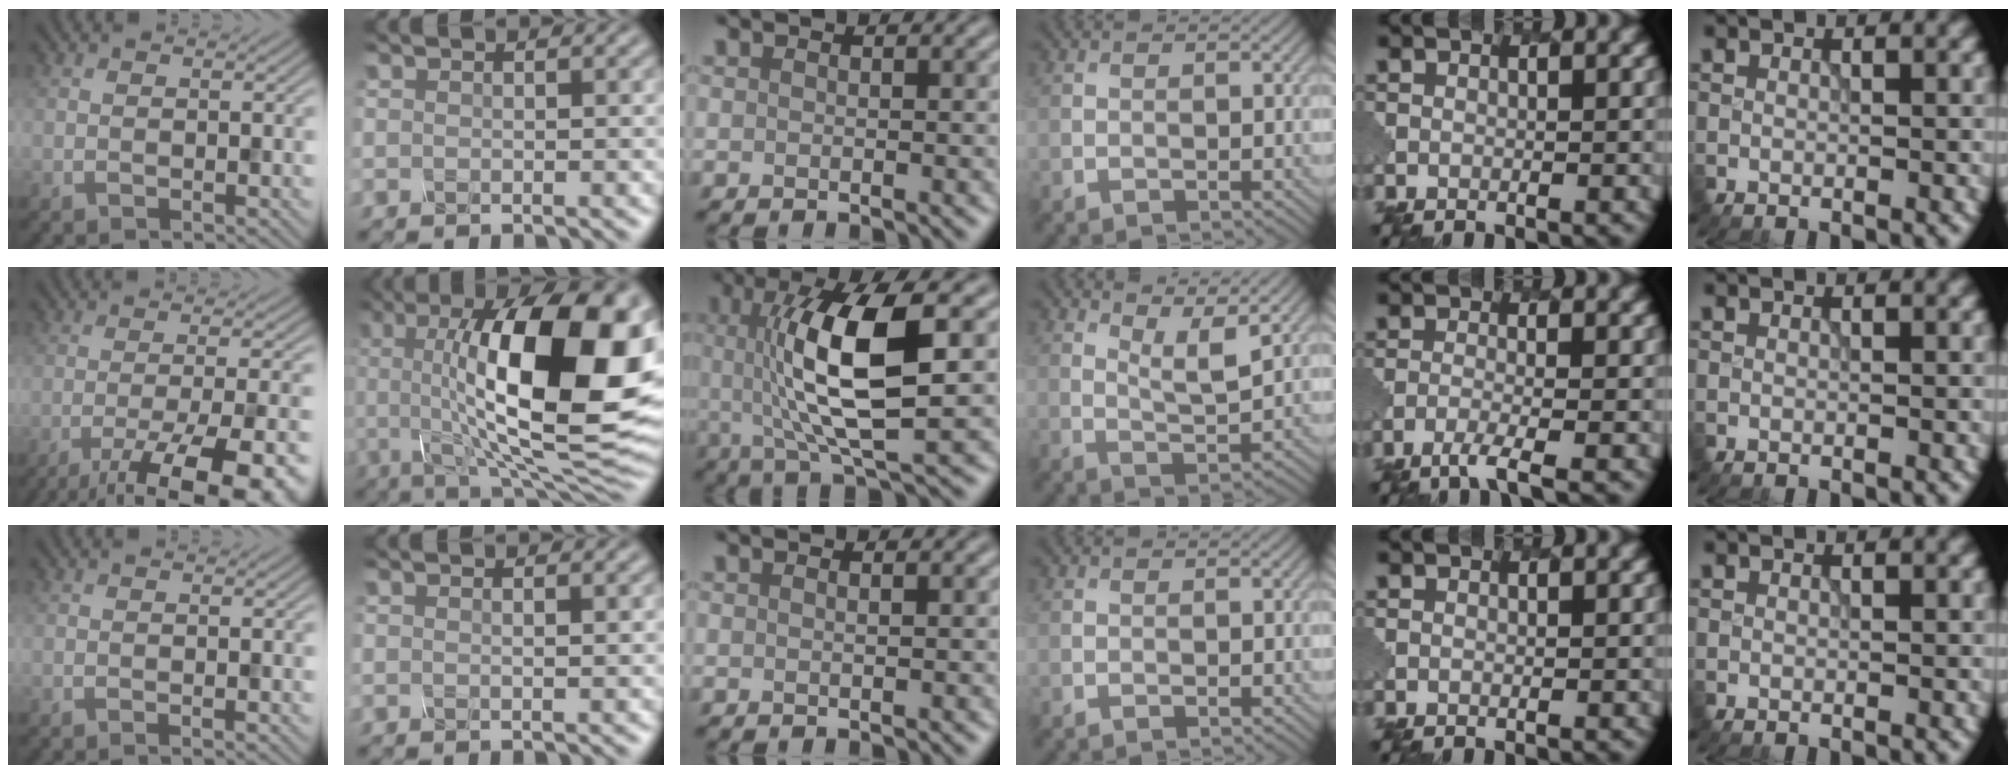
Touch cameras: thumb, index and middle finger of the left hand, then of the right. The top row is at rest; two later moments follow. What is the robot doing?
{"motion": "screw", "object": "spray bottle"}